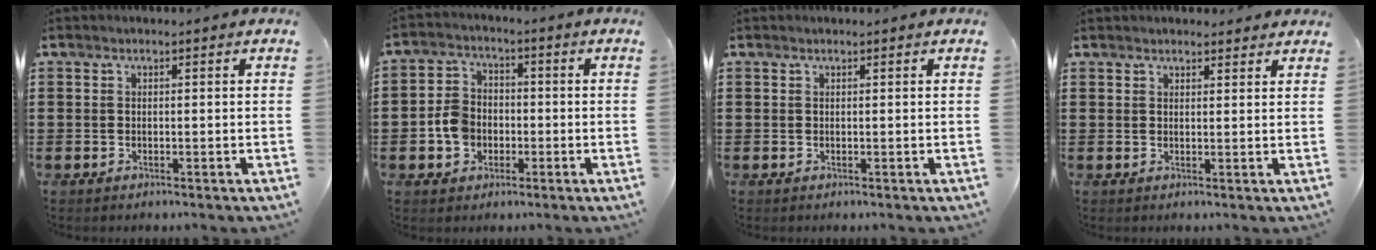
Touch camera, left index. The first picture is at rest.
{"total": 5.5, "force": [-1.4, 4.5, 3.0], "torque": [-0.082, 0.007, -0.033]}
{"total": 0.0}
{"total": 1.8, "force": [1.7, 0.4, 0.2], "torque": [-0.007, 0.004, 0.034]}